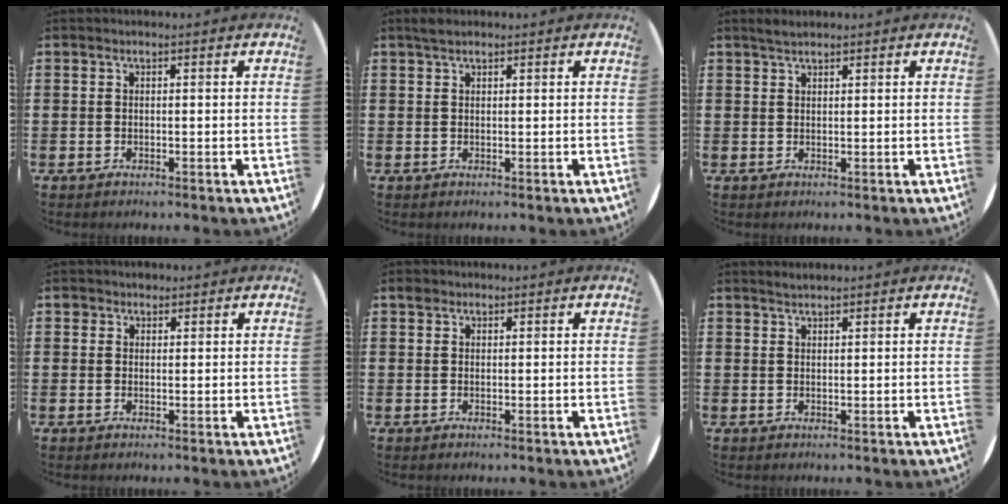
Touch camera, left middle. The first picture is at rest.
{"total": 1.3, "force": [1.1, 0.5, 0.5], "torque": [-0.003, 0.002, 0.018]}
{"total": 1.5, "force": [1.3, 0.2, 0.6], "torque": [-0.012, 0.003, 0.024]}
{"total": 1.5, "force": [1.2, 0.8, 0.1], "torque": [0.005, 0.001, 0.023]}
{"total": 0.9, "force": [0.7, 0.6, 0.1], "torque": [0.004, 0.000, 0.012]}
{"total": 1.1, "force": [1.1, 0.0, 0.2], "torque": [-0.004, 0.001, 0.021]}